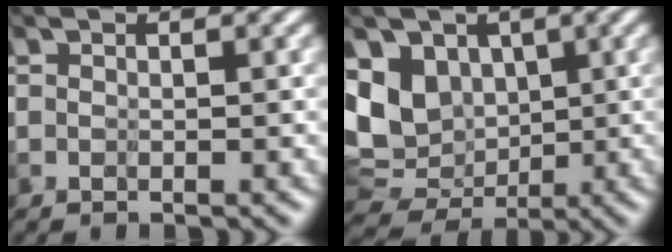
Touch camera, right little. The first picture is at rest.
{"total": 8.4, "force": [1.5, 7.0, 4.3], "torque": [-0.098, 0.000, 0.024]}